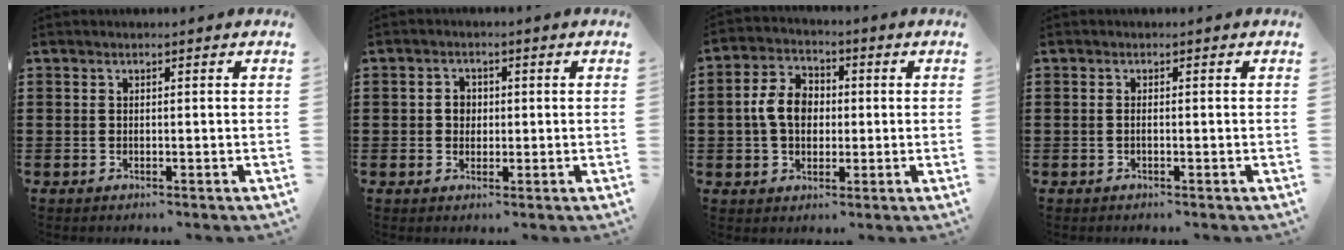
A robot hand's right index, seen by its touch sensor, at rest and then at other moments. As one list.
[{"total": 2.4, "force": [0.0, 2.1, 1.1], "torque": [-0.027, 0.010, -0.003]}, {"total": 7.2, "force": [0.0, 5.3, 4.8], "torque": [-0.121, 0.012, -0.008]}, {"total": 0.6, "force": [-0.3, 0.1, 0.5], "torque": [-0.009, -0.003, -0.005]}]